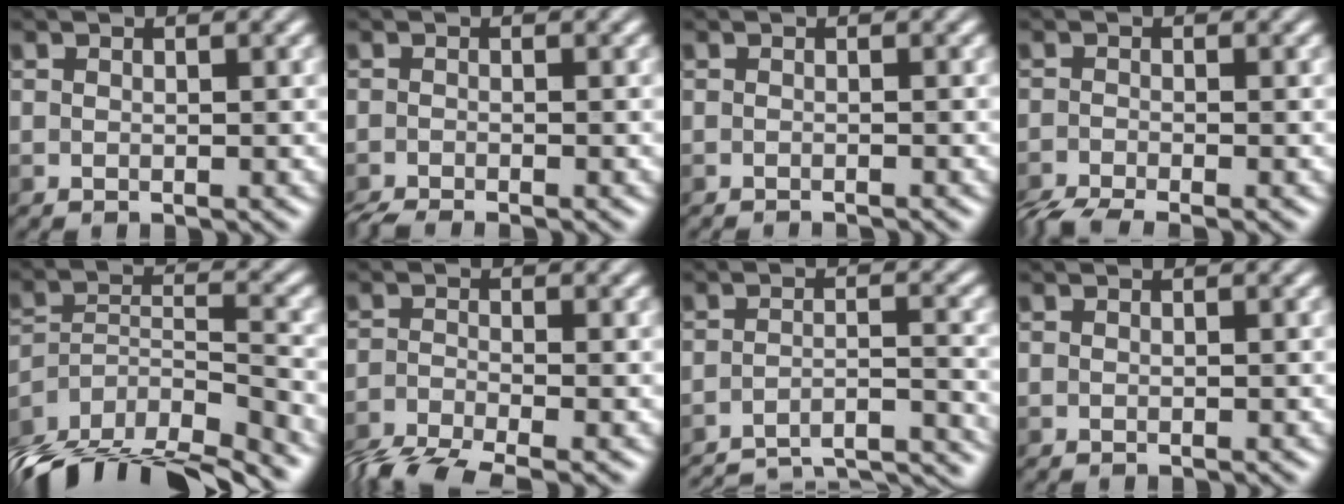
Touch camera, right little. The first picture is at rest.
{"total": 2.8, "force": [-2.3, 0.8, 1.4], "torque": [-0.027, -0.008, -0.037]}
{"total": 0.8, "force": [-0.8, 0.0, 0.0], "torque": [0.006, -0.003, -0.011]}
{"total": 4.7, "force": [-3.6, 1.6, 2.5], "torque": [-0.056, -0.017, -0.063]}
{"total": 12.2, "force": [-11.0, 3.4, 4.2], "torque": [-0.079, -0.008, -0.173]}
{"total": 5.6, "force": [-4.6, 1.5, 2.9], "torque": [-0.067, -0.018, -0.094]}
{"total": 14.1, "force": [-13.3, 3.7, 2.9], "torque": [-0.023, -0.003, -0.152]}
{"total": 0.0}